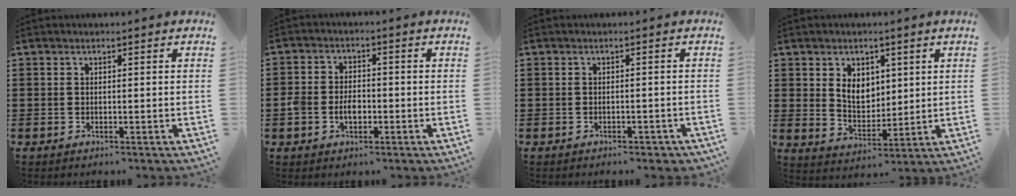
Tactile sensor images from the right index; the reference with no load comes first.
{"total": 3.7, "force": [-1.0, 2.7, 2.4], "torque": [-0.046, -0.001, -0.022]}
{"total": 0.9, "force": [-0.8, 0.2, 0.3], "torque": [-0.011, -0.004, -0.016]}
{"total": 5.4, "force": [1.8, 4.0, 3.1], "torque": [-0.059, 0.005, 0.029]}